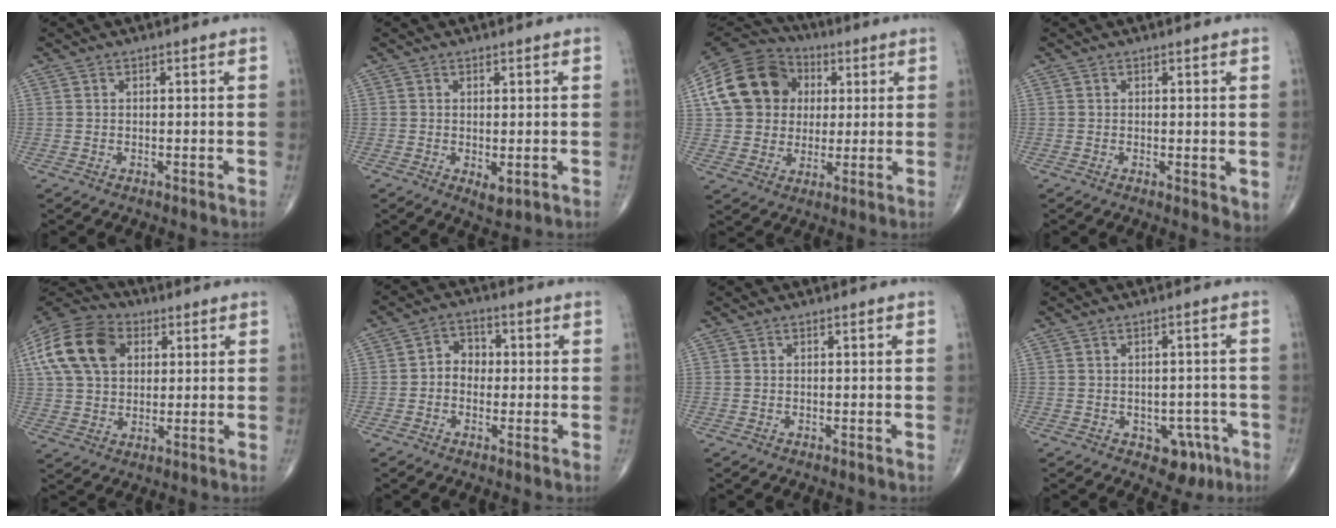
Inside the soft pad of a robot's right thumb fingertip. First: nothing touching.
{"total": 2.3, "force": [-0.4, 1.2, 2.0], "torque": [-0.025, -0.006, 0.000]}
{"total": 17.4, "force": [3.8, 14.5, 8.7], "torque": [-0.149, 0.021, 0.065]}
{"total": 2.5, "force": [0.1, 1.1, 2.3], "torque": [-0.030, -0.010, 0.000]}
{"total": 18.3, "force": [5.5, 13.0, 11.6], "torque": [-0.228, 0.014, 0.093]}
{"total": 4.8, "force": [-0.2, 4.0, 2.6], "torque": [-0.019, 0.020, -0.014]}
{"total": 0.0}
{"total": 5.5, "force": [-2.5, 3.9, 3.0], "torque": [-0.007, 0.018, -0.025]}